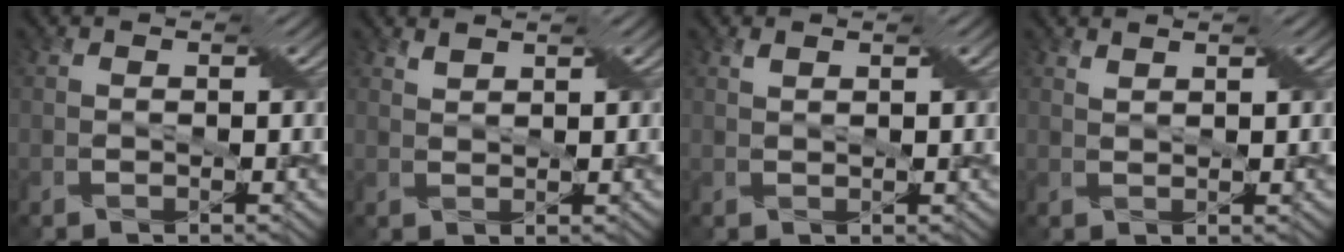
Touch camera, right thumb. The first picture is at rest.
{"total": 1.7, "force": [1.6, -0.4, 0.5], "torque": [-0.014, 0.006, 0.030]}
{"total": 1.2, "force": [1.0, -0.1, 0.7], "torque": [-0.017, 0.008, 0.017]}
{"total": 1.7, "force": [1.6, -0.4, 0.6], "torque": [-0.014, 0.006, 0.028]}